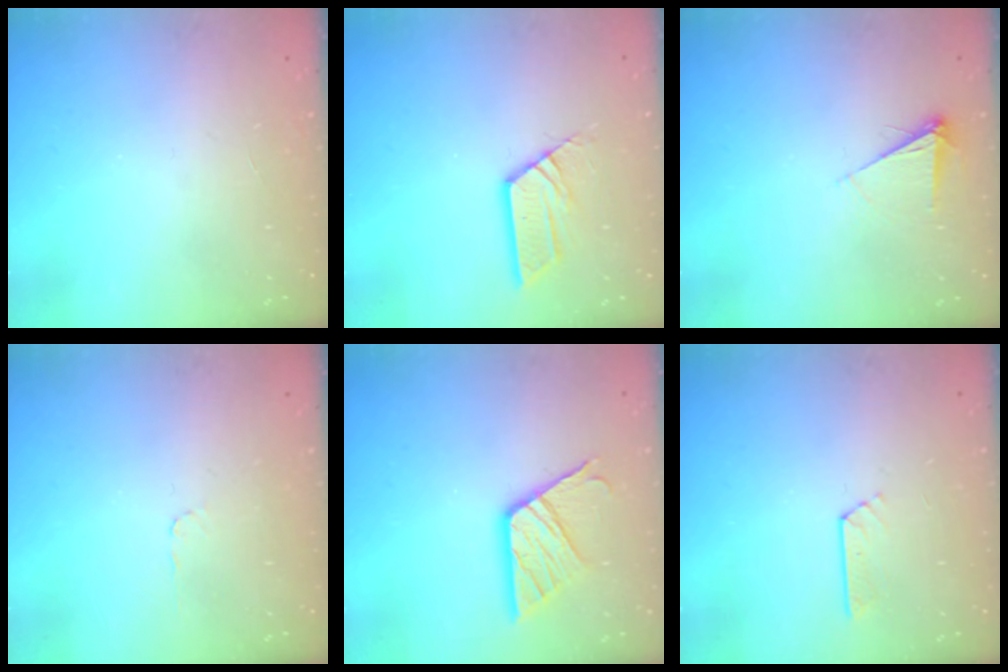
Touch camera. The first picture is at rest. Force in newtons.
{"total": 8.0, "press": 8.0, "slide": 0.5}
{"total": 5.1, "press": 5.0, "slide": 0.6}
{"total": 2.8, "press": 2.8, "slide": 0.4}
{"total": 13.0, "press": 13.0, "slide": 1.1}
{"total": 3.2, "press": 3.2, "slide": 0.4}